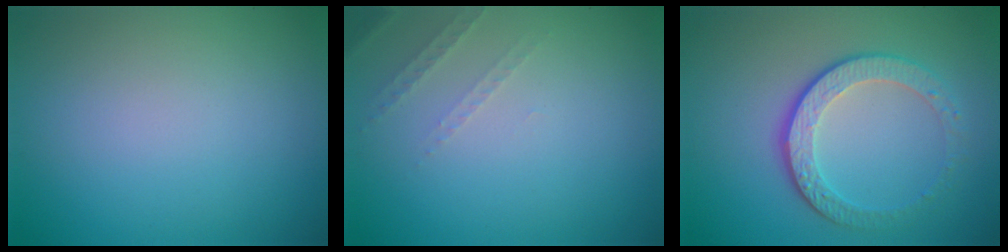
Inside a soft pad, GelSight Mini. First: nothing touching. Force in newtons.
{"total": 1.3, "press": 1.2, "slide": 0.4}
{"total": 4.4, "press": 3.2, "slide": 2.9}